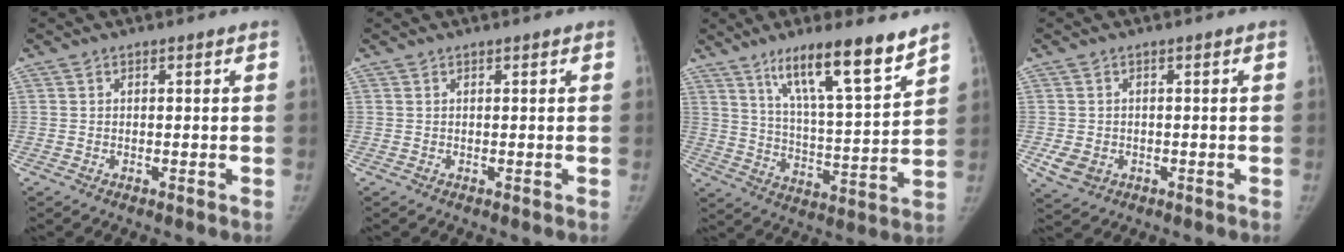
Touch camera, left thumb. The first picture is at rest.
{"total": 0.0}
{"total": 15.8, "force": [10.8, 2.4, 11.2], "torque": [-0.169, -0.065, 0.186]}
{"total": 3.9, "force": [-0.9, 3.3, 1.9], "torque": [-0.032, -0.003, -0.005]}